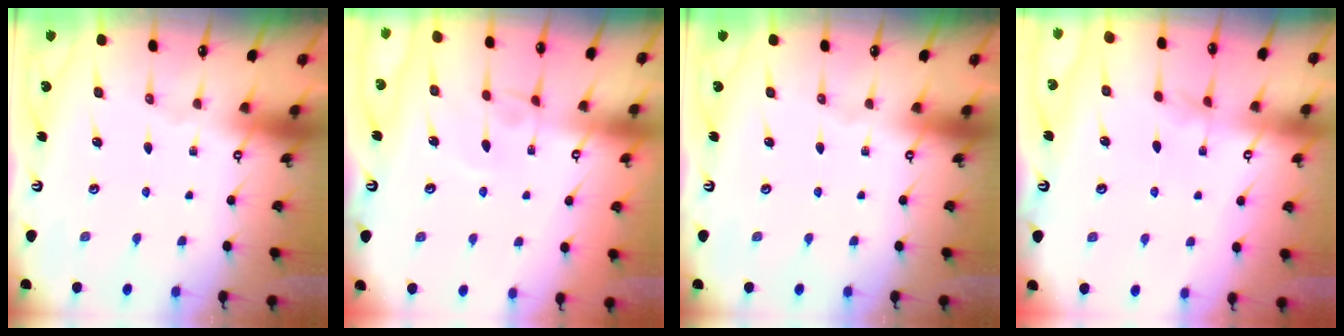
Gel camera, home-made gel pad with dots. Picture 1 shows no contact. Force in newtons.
{"total": 1.3, "press": 1.3, "slide": 0.5}
{"total": 0.0}
{"total": 3.7, "press": 3.7, "slide": 0.3}